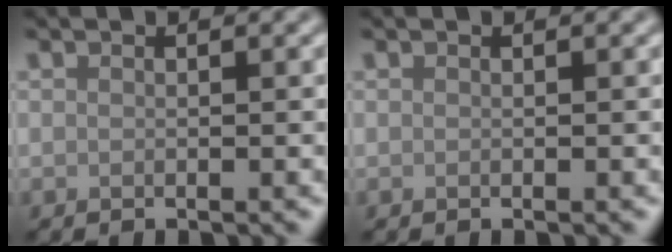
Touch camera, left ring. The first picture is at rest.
{"total": 0.0}